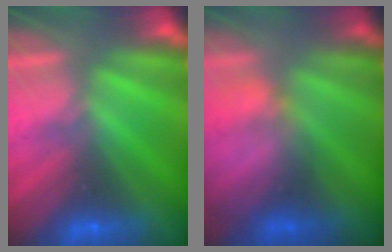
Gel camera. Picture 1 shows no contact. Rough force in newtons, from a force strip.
{"total": 4.7}